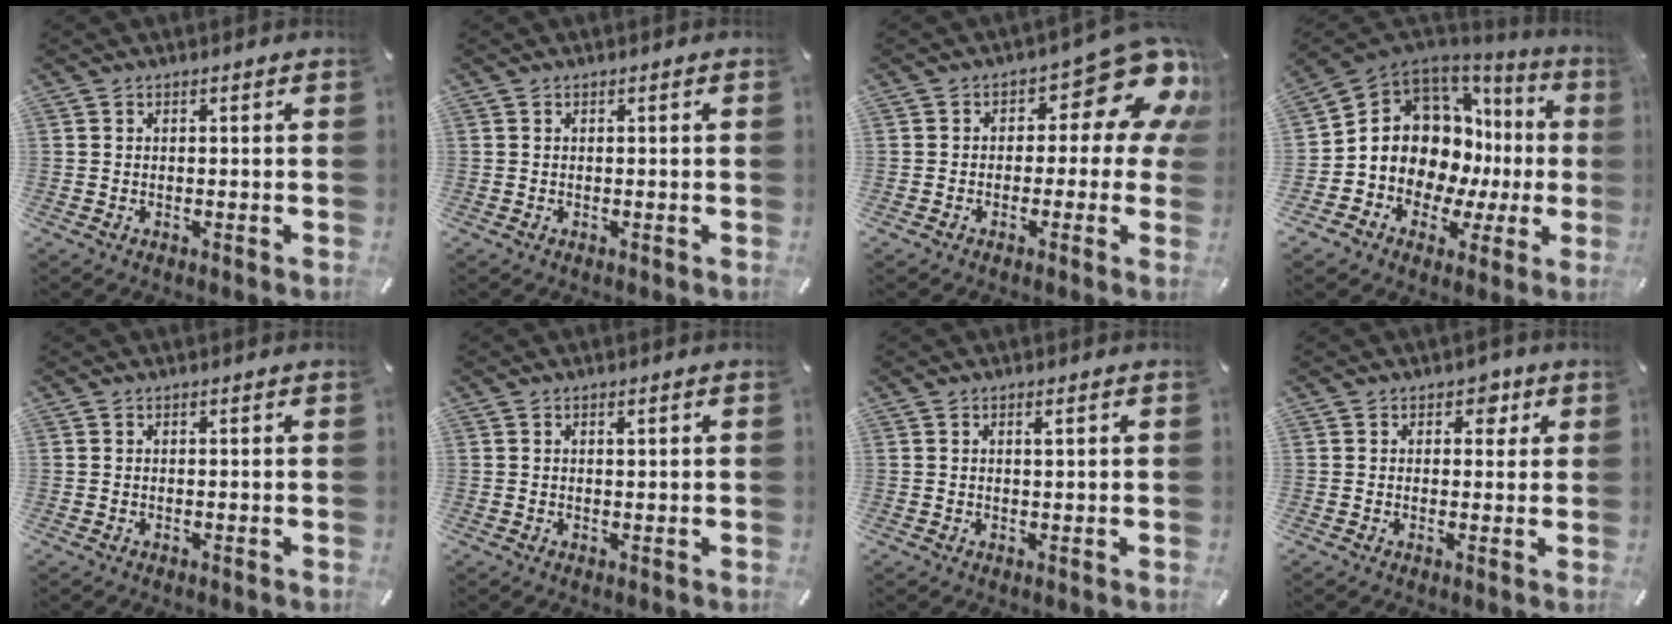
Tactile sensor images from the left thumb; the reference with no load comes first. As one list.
[{"total": 0.0}, {"total": 14.7, "force": [5.4, 7.4, 11.5], "torque": [-0.141, -0.037, 0.085]}, {"total": 13.2, "force": [2.0, 11.1, 6.9], "torque": [-0.114, -0.044, 0.047]}, {"total": 0.0}, {"total": 0.7, "force": [0.3, 0.3, 0.6], "torque": [-0.003, -0.002, 0.003]}, {"total": 1.1, "force": [0.4, 0.3, 0.9], "torque": [-0.018, 0.002, 0.006]}, {"total": 4.1, "force": [1.7, 3.0, 2.3], "torque": [-0.010, -0.006, 0.020]}]